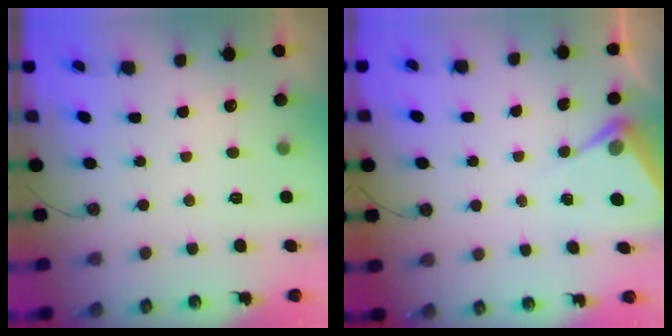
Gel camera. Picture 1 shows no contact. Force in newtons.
{"total": 5.8, "press": 5.8, "slide": 0.3}